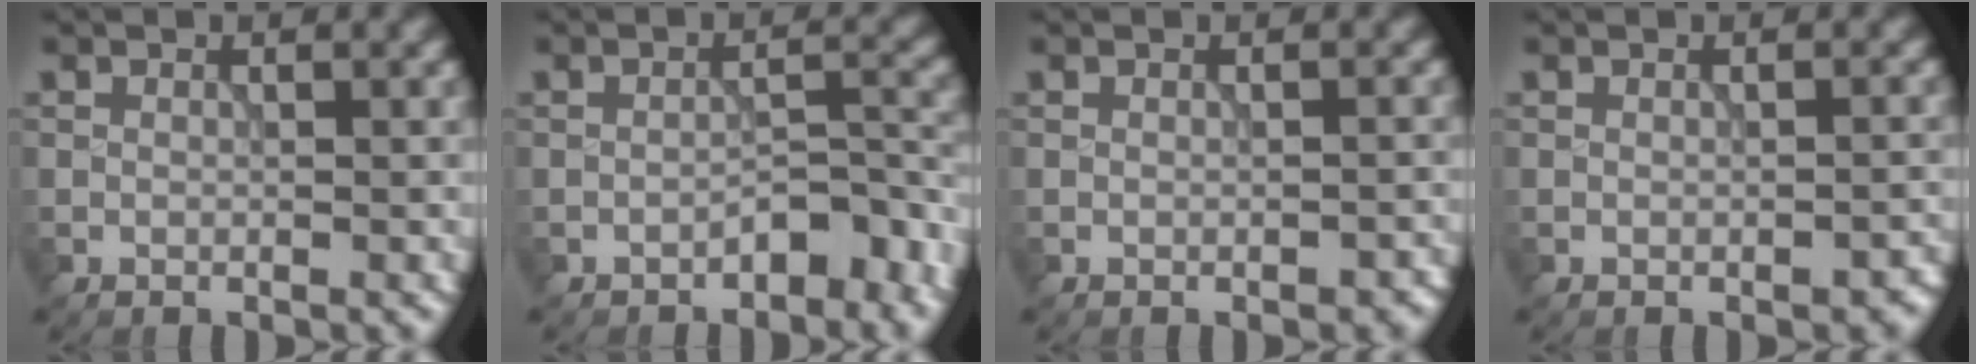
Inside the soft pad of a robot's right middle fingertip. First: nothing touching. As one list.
[{"total": 3.2, "force": [-2.1, 1.3, 2.1], "torque": [-0.028, 0.014, -0.035]}, {"total": 1.1, "force": [-0.6, 0.5, 0.7], "torque": [-0.012, 0.002, -0.006]}, {"total": 1.4, "force": [-0.7, 0.6, 1.0], "torque": [-0.015, 0.003, -0.006]}]